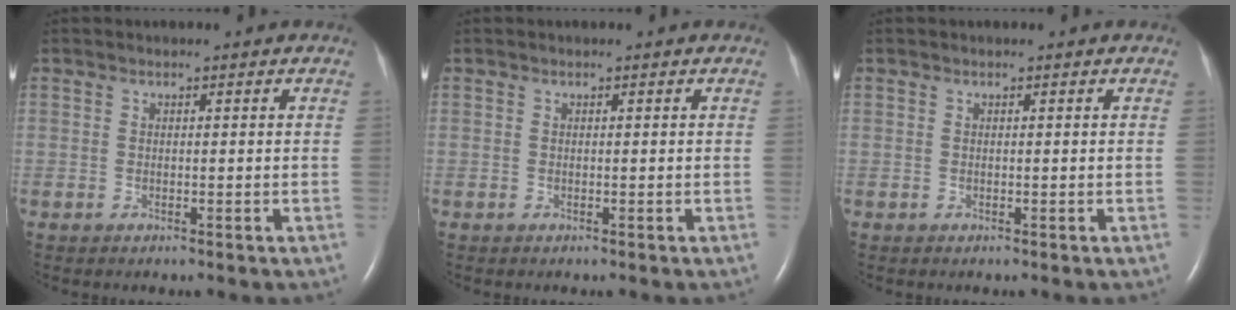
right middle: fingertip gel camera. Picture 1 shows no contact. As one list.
[{"total": 0.0}, {"total": 0.0}]